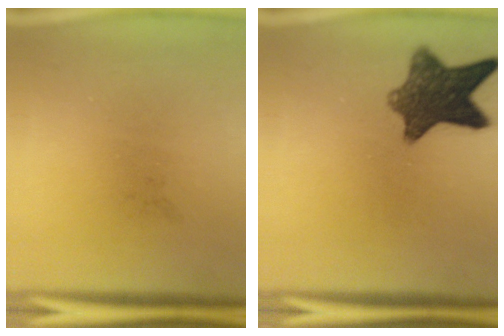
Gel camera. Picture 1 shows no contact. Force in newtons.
{"total": 10.3}